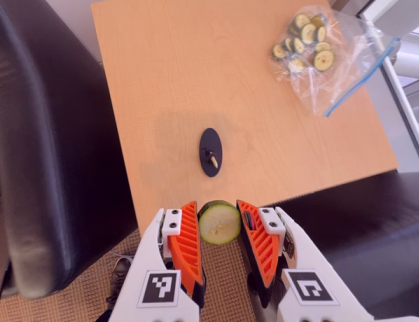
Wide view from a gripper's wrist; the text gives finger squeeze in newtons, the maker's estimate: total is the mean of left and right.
{"total": 8.2, "left": 8.1, "right": 8.3}